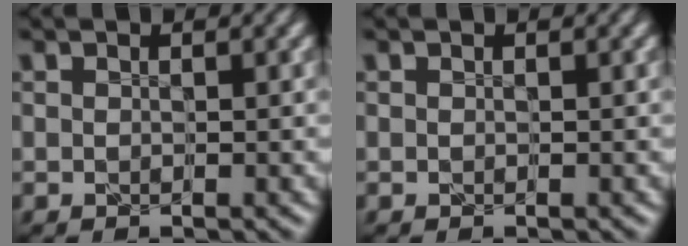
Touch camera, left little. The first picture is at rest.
{"total": 0.0}